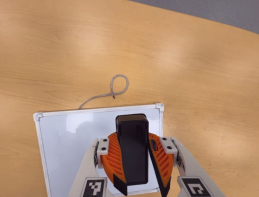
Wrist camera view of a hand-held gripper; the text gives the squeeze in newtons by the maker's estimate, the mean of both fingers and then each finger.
{"total": 11.7, "left": 12.0, "right": 11.5}